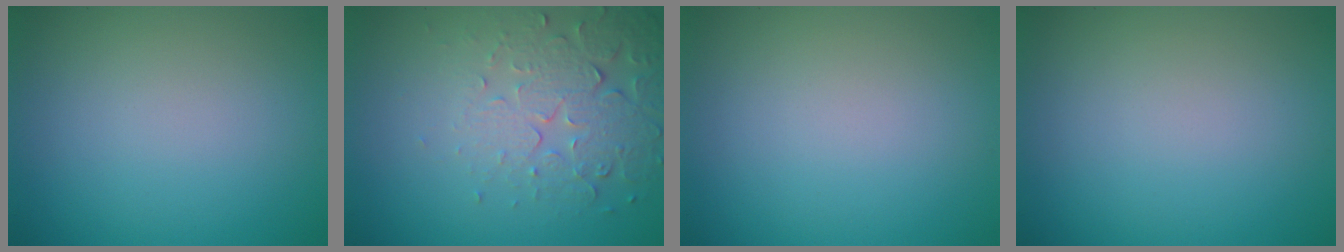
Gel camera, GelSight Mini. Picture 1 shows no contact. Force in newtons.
{"total": 5.1, "press": 3.6, "slide": 3.6}
{"total": 0.0}
{"total": 0.0}